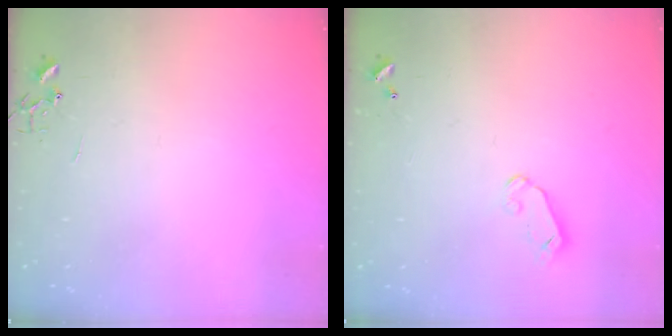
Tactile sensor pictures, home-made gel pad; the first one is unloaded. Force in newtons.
{"total": 4.0, "press": 4.0, "slide": 0.4}